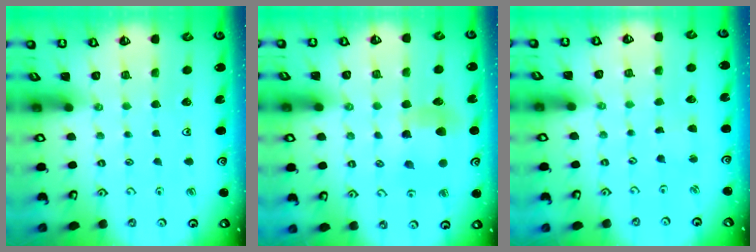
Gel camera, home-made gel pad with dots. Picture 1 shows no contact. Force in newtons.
{"total": 7.5, "press": 7.4, "slide": 0.6}
{"total": 1.8, "press": 1.7, "slide": 0.3}